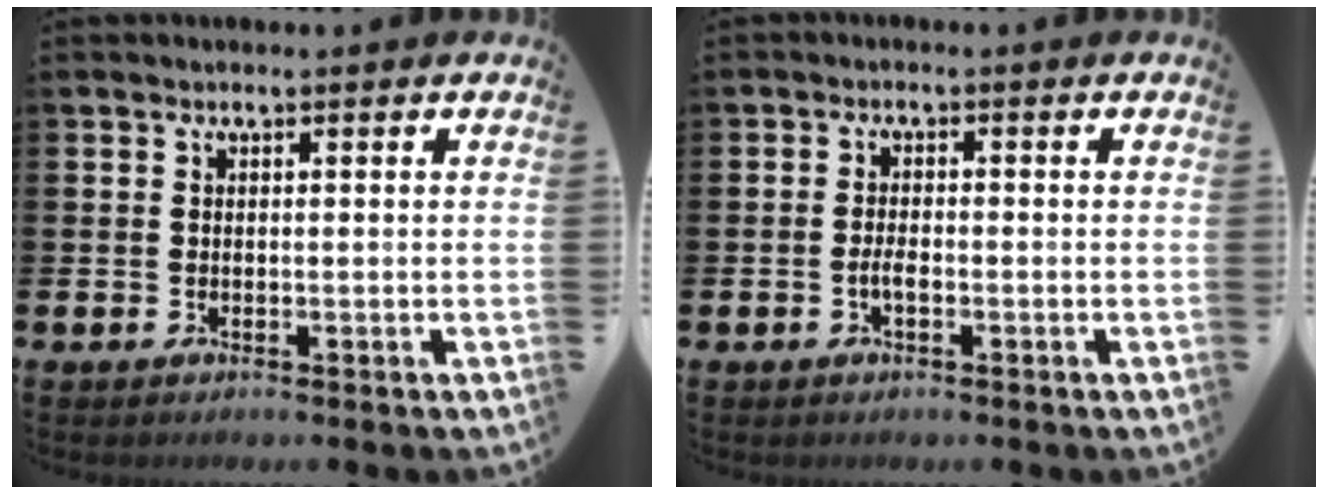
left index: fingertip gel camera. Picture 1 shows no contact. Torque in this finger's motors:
{"motor_torque": [0.59, 0.42, 0.12, 0.06]}